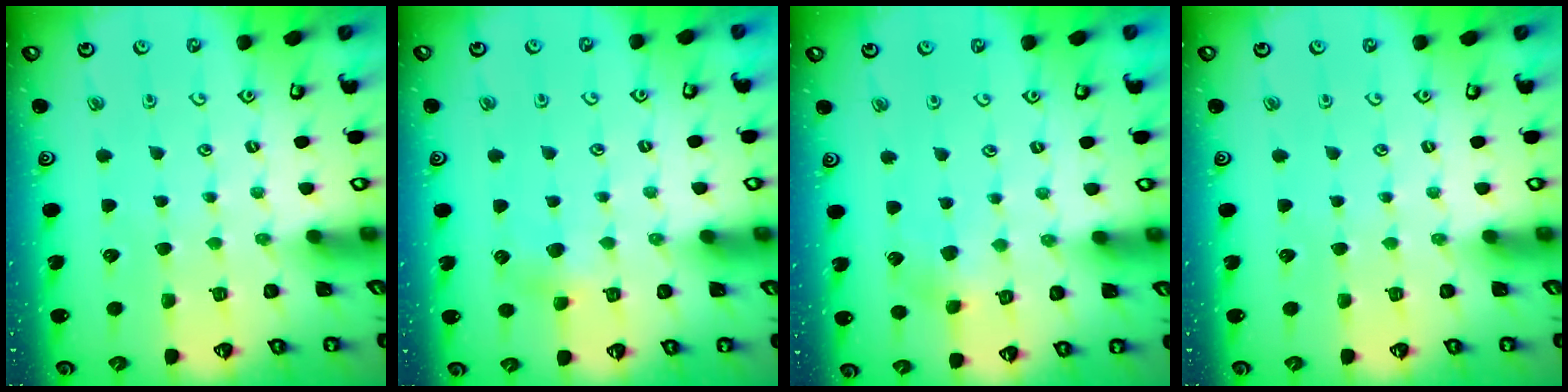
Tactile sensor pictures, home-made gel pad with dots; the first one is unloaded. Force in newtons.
{"total": 4.5, "press": 4.4, "slide": 0.7}
{"total": 7.6, "press": 7.5, "slide": 0.5}
{"total": 0.0}